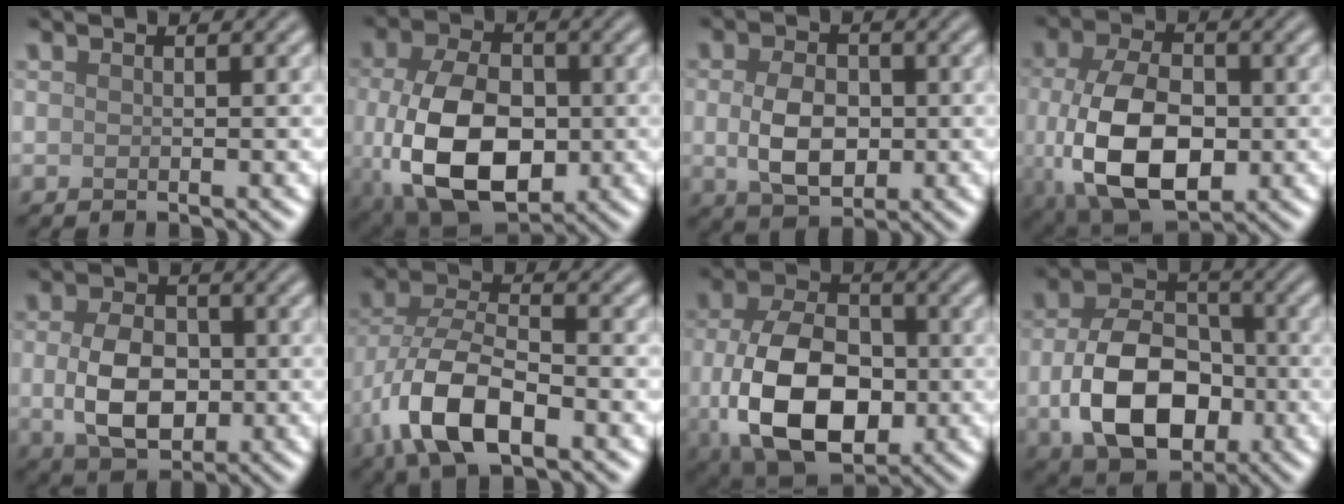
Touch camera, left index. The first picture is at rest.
{"total": 12.1, "force": [-1.9, 7.6, 9.2], "torque": [-0.205, -0.031, -0.024]}
{"total": 4.7, "force": [-0.3, 3.2, 3.5], "torque": [-0.070, -0.004, -0.003]}
{"total": 11.0, "force": [-1.4, 6.7, 8.5], "torque": [-0.186, -0.023, -0.017]}
{"total": 6.1, "force": [-0.4, 4.1, 4.5], "torque": [-0.092, -0.007, -0.006]}
{"total": 9.0, "force": [-3.6, 4.4, 6.9], "torque": [-0.147, -0.003, -0.078]}
{"total": 12.1, "force": [-1.8, 7.9, 9.1], "torque": [-0.191, -0.029, -0.026]}
{"total": 10.2, "force": [-2.1, 6.9, 7.2], "torque": [-0.142, -0.013, -0.031]}